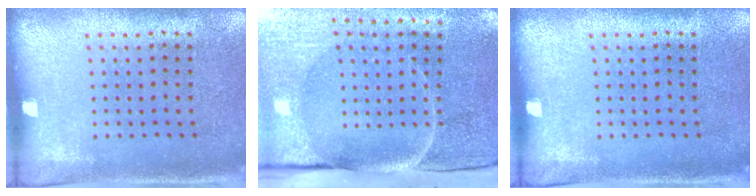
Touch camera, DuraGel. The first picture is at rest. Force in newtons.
{"total": 5.1, "press": 4.1, "slide": 3.0}
{"total": 0.0}